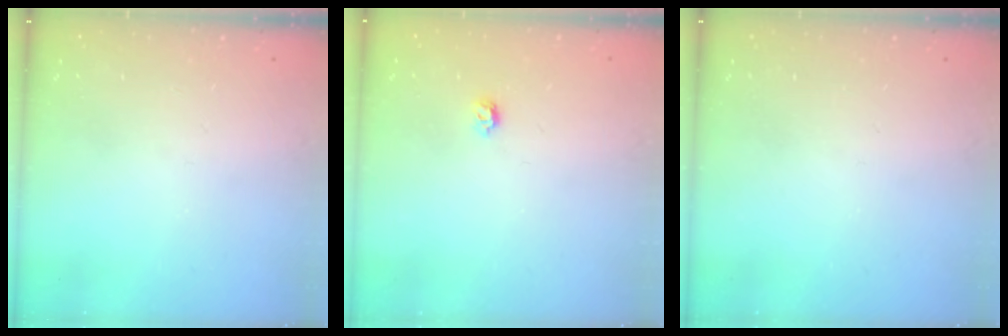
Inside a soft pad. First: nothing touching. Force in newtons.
{"total": 3.8, "press": 3.7, "slide": 0.6}
{"total": 0.0}